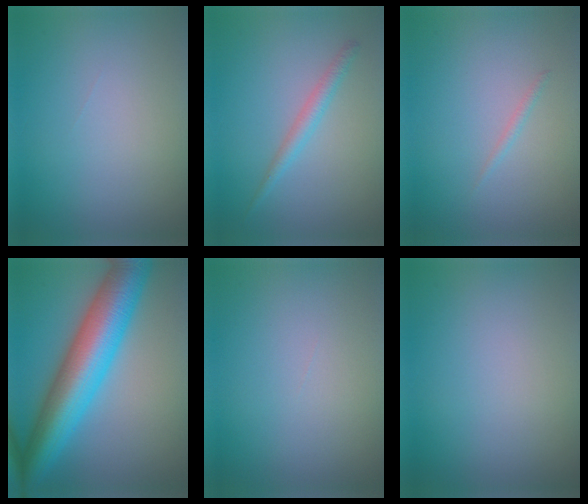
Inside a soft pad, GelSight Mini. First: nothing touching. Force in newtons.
{"total": 1.7, "press": 1.7, "slide": 0.1}
{"total": 0.6, "press": 0.6, "slide": 0.1}
{"total": 11.6, "press": 11.6, "slide": 0.2}
{"total": 0.0}
{"total": 0.0}